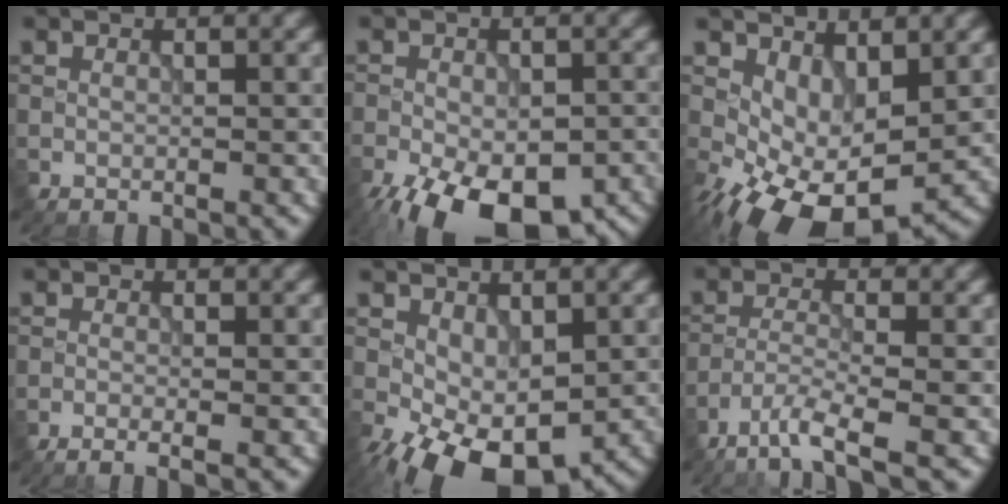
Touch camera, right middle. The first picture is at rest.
{"total": 14.9, "force": [-9.7, 6.7, 9.1], "torque": [-0.145, -0.045, -0.133]}
{"total": 8.7, "force": [-1.7, 4.8, 7.1], "torque": [-0.134, -0.017, -0.015]}
{"total": 2.0, "force": [-0.9, 0.6, 1.7], "torque": [-0.019, -0.005, -0.022]}
{"total": 7.9, "force": [-2.9, 4.2, 6.1], "torque": [-0.124, -0.018, -0.036]}
{"total": 4.0, "force": [-2.8, 0.5, 2.8], "torque": [-0.054, -0.004, -0.064]}